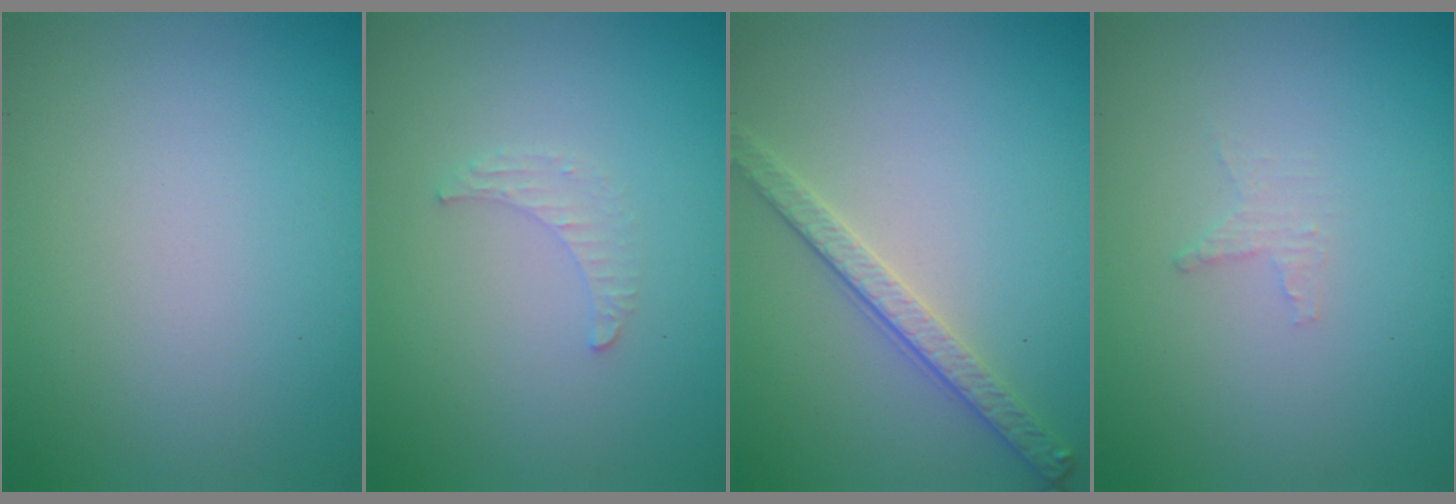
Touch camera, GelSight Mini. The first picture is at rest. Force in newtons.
{"total": 1.1, "press": 1.1, "slide": 0.3}
{"total": 2.7, "press": 2.6, "slide": 0.9}
{"total": 0.9, "press": 0.8, "slide": 0.3}